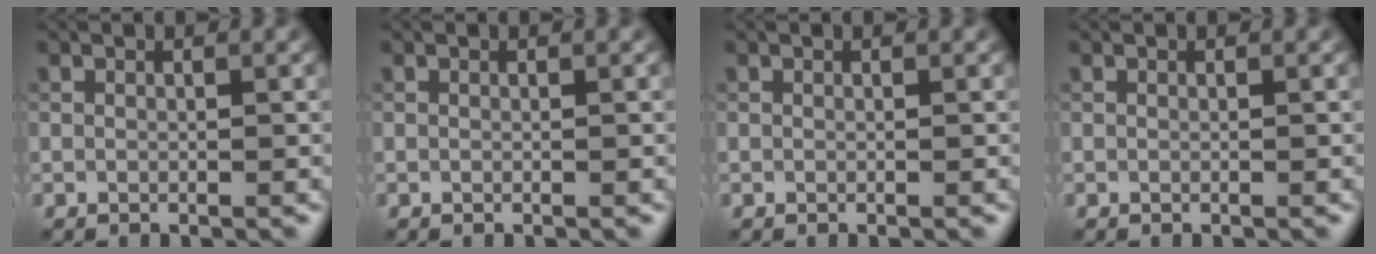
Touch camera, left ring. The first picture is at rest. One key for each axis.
{"total": 0.0}
{"total": 0.0}
{"total": 0.0}